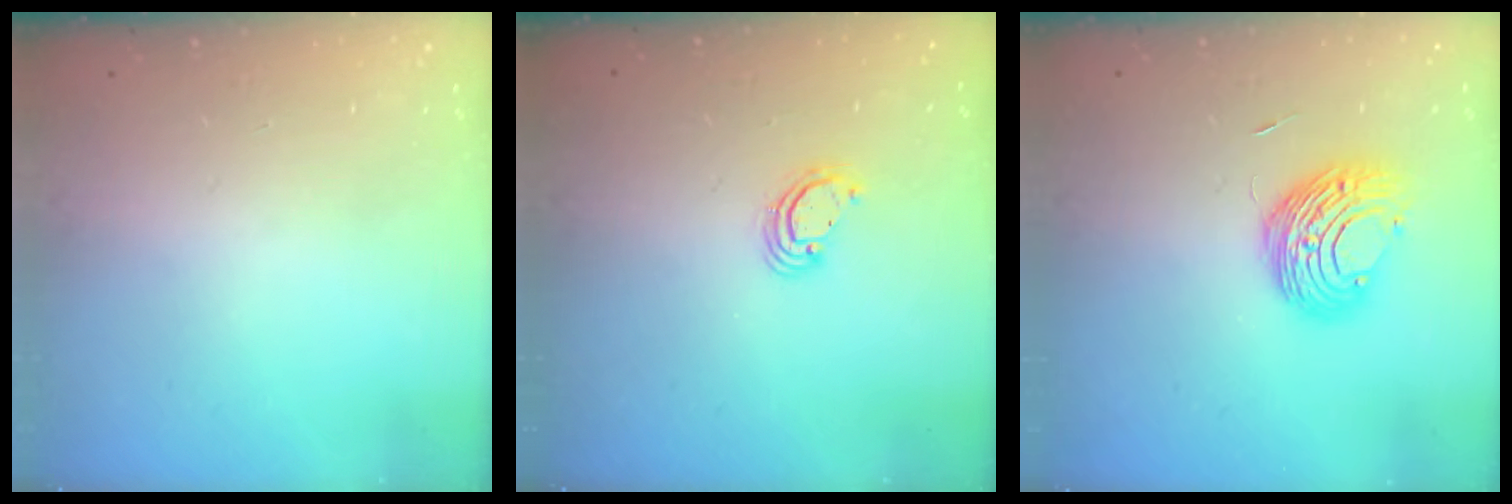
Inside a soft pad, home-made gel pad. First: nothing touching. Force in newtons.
{"total": 3.6, "press": 3.6, "slide": 0.2}
{"total": 10.0, "press": 10.0, "slide": 0.5}